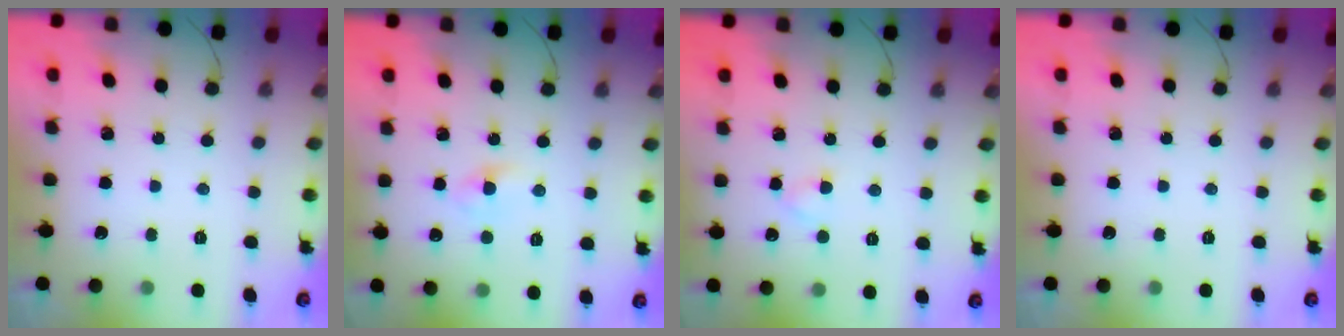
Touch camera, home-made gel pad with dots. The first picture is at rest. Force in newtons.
{"total": 2.4, "press": 2.2, "slide": 1.1}
{"total": 2.0, "press": 1.8, "slide": 0.9}
{"total": 0.0}